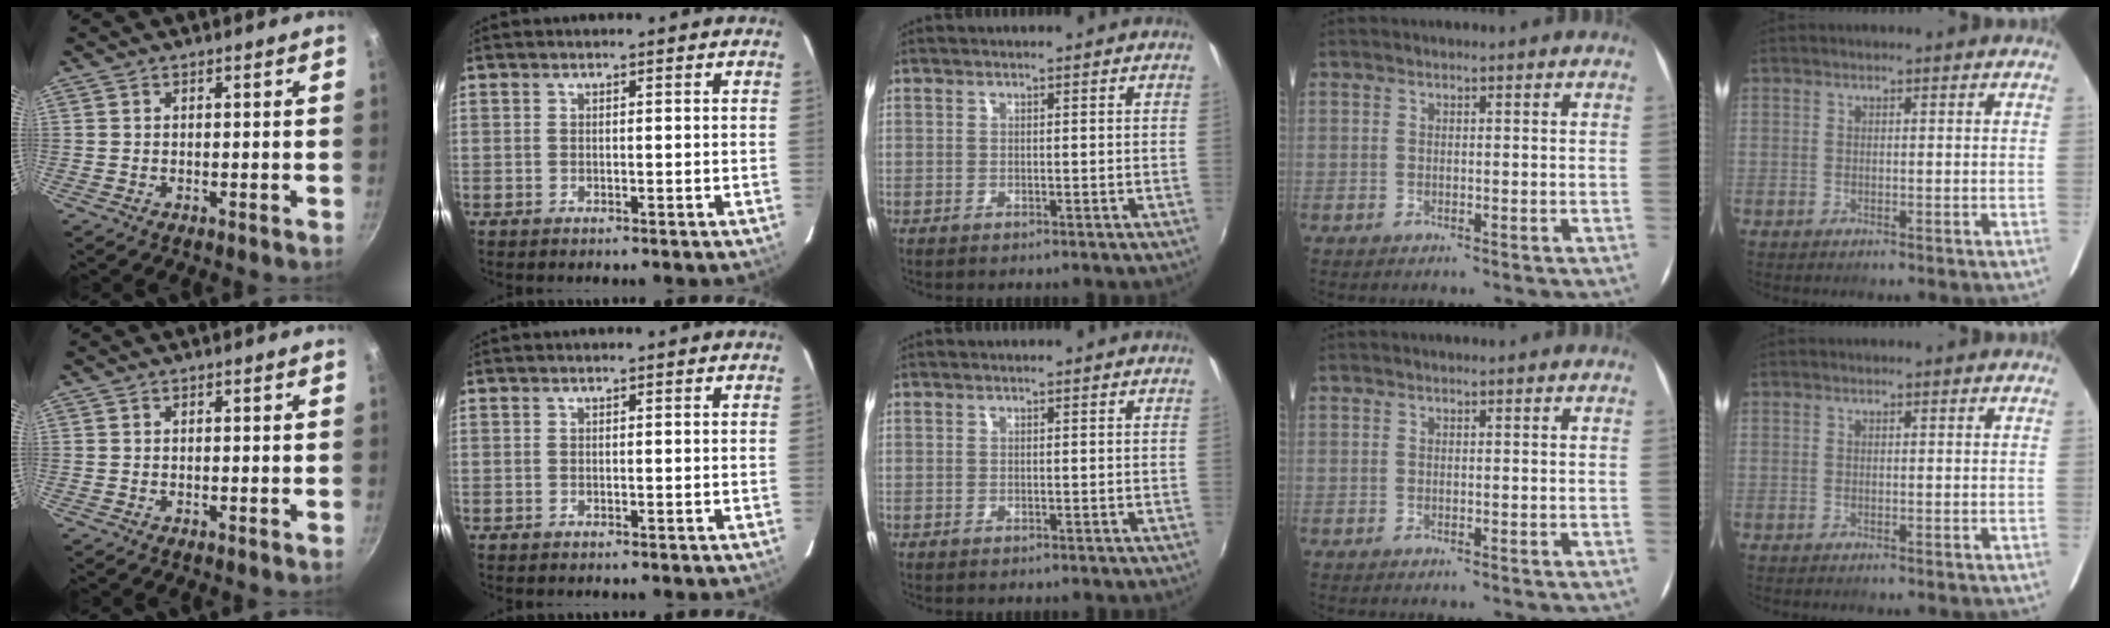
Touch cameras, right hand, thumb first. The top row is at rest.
{}